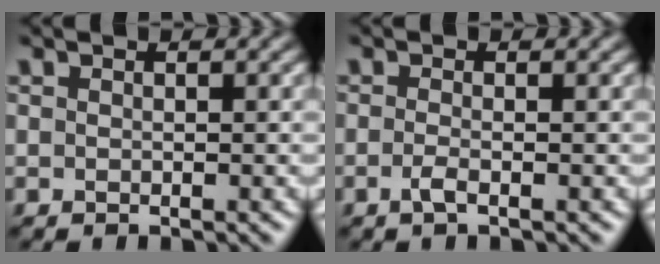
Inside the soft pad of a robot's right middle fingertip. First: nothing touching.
{"total": 1.3, "force": [-0.6, 0.3, 1.2], "torque": [-0.026, -0.001, -0.015]}